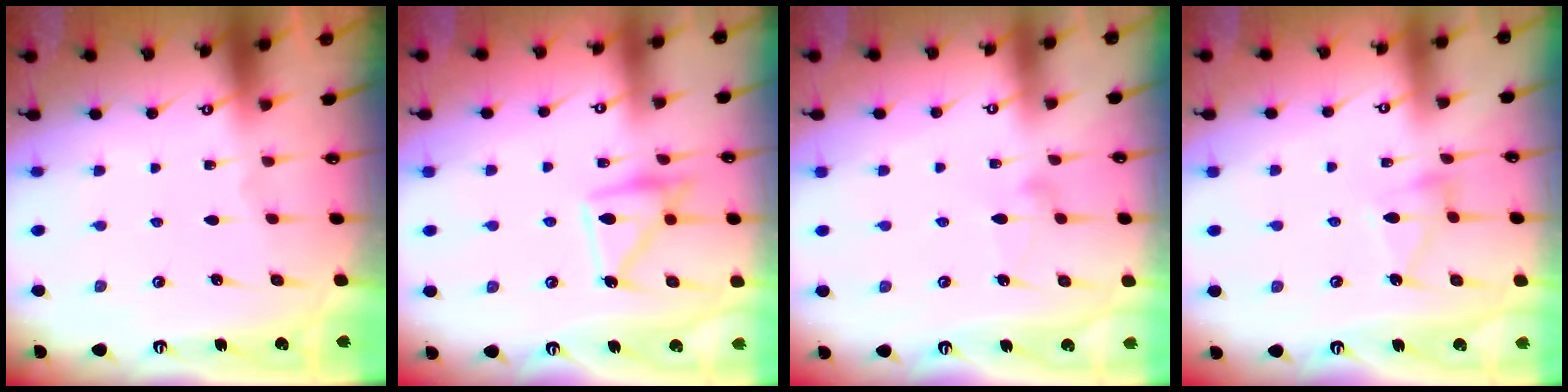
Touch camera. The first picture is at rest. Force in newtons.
{"total": 13.8, "press": 13.8, "slide": 1.2}
{"total": 6.8, "press": 6.8, "slide": 0.3}
{"total": 6.5, "press": 6.4, "slide": 0.5}